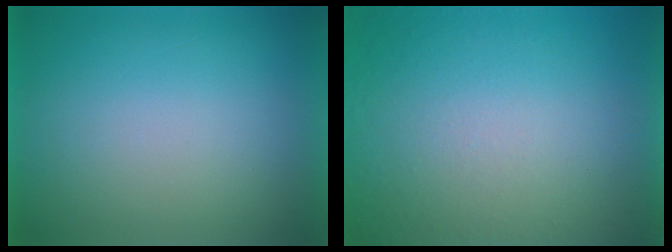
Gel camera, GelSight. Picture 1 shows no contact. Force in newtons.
{"total": 8.7}